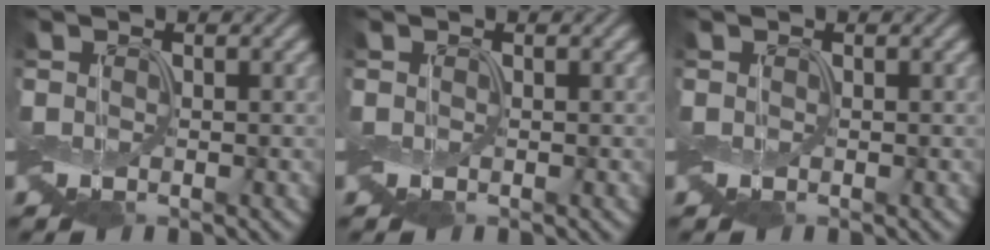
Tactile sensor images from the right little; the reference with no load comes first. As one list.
[{"total": 0.0}, {"total": 0.0}]